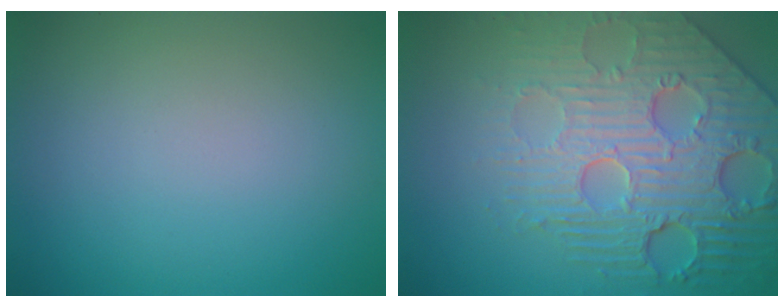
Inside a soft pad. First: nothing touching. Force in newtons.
{"total": 8.2, "press": 5.9, "slide": 5.7}